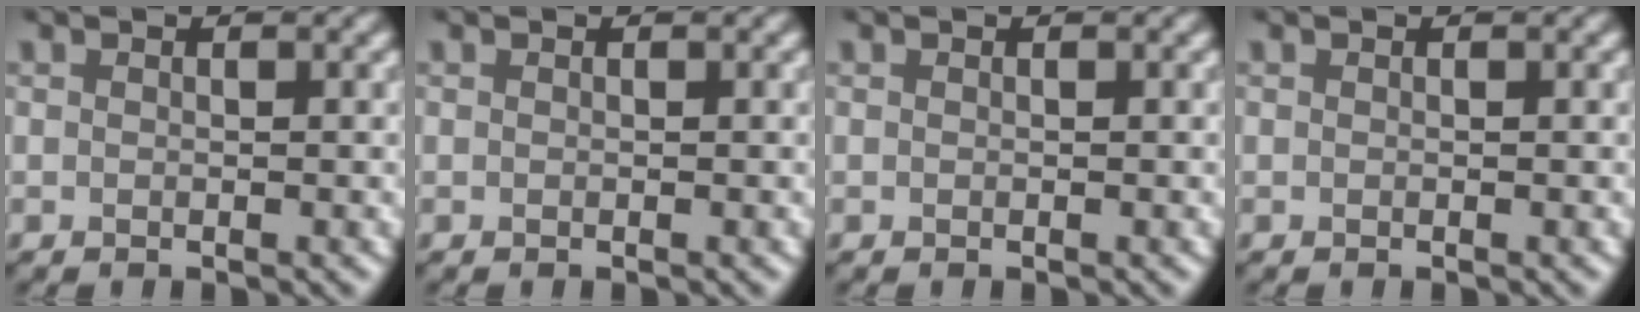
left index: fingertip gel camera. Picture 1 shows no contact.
{"total": 0.0}
{"total": 0.0}
{"total": 0.0}